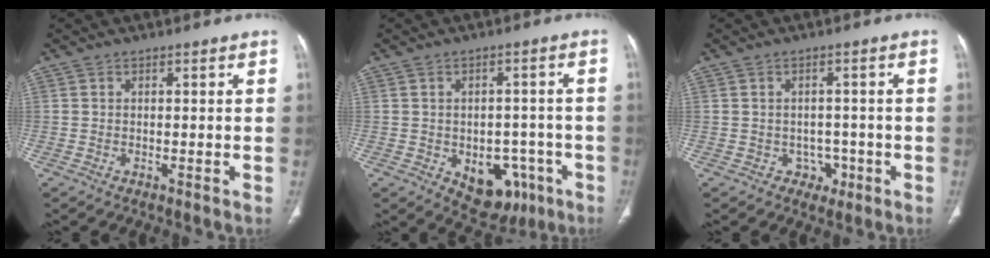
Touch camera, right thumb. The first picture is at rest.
{"total": 10.7, "force": [-4.1, 7.4, 6.6], "torque": [-0.050, 0.024, -0.040]}
{"total": 3.0, "force": [-1.2, 2.6, 0.8], "torque": [0.007, 0.010, -0.014]}